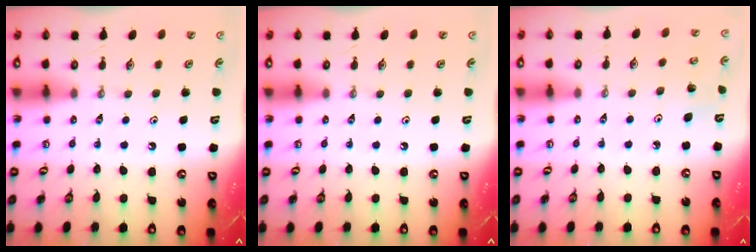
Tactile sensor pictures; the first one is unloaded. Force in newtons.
{"total": 0.0}
{"total": 2.9, "press": 2.8, "slide": 0.3}